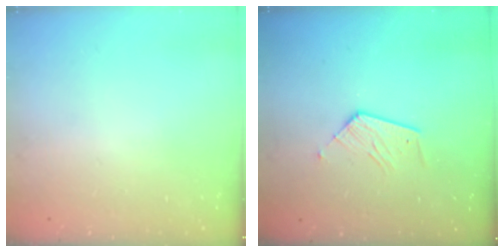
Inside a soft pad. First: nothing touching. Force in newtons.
{"total": 7.2, "press": 7.2, "slide": 0.3}